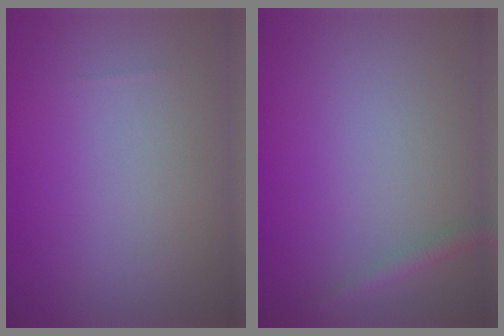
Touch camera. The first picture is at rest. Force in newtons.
{"total": 1.4, "press": 1.4, "slide": 0.1}